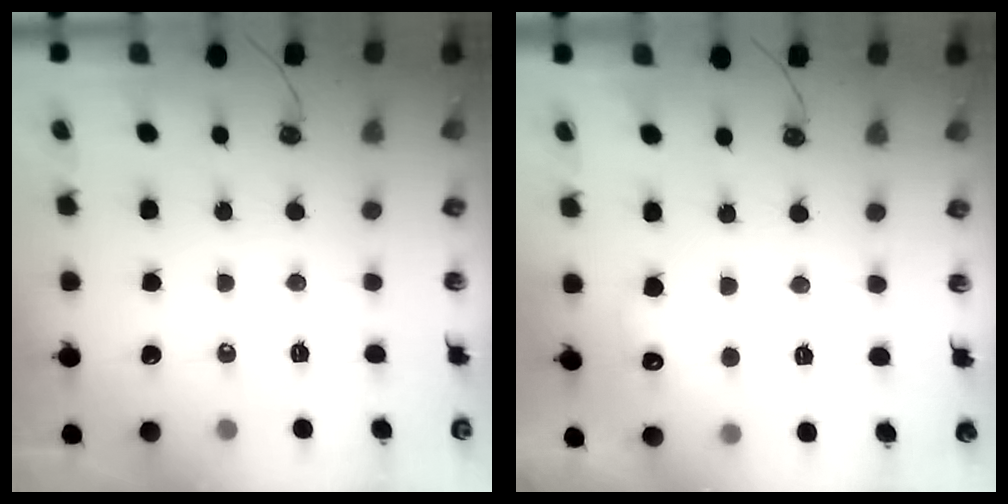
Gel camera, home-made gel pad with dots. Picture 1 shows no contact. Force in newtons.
{"total": 5.5, "press": 5.4, "slide": 1.2}